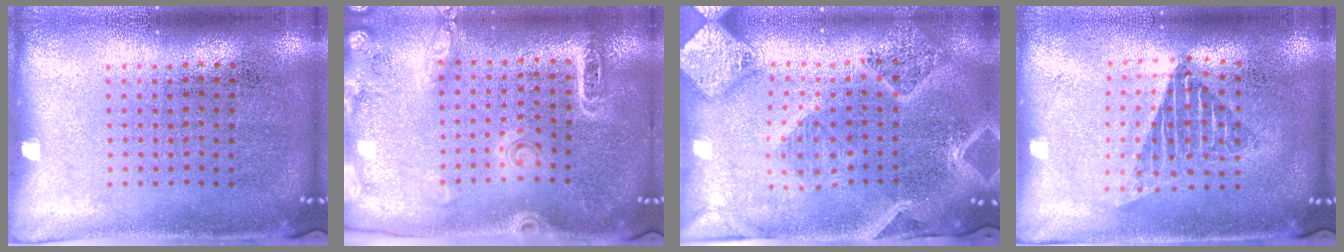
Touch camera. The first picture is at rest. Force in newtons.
{"total": 1.8, "press": 1.7, "slide": 0.4}
{"total": 3.1, "press": 2.7, "slide": 1.5}
{"total": 1.5, "press": 1.3, "slide": 0.8}